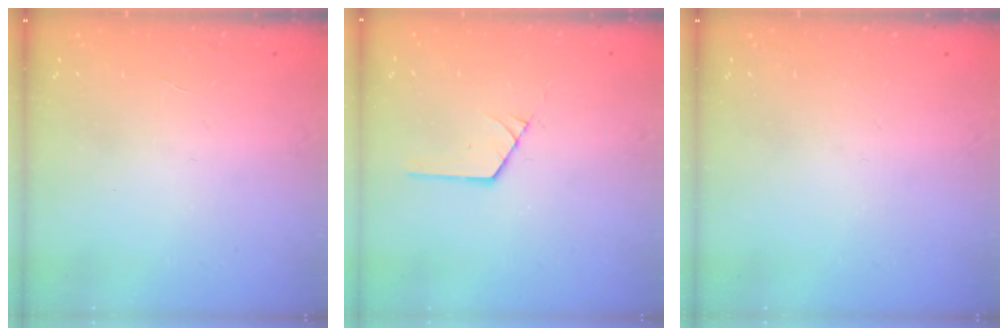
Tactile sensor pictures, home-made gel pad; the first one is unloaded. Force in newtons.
{"total": 1.4, "press": 1.4, "slide": 0.2}
{"total": 0.0}